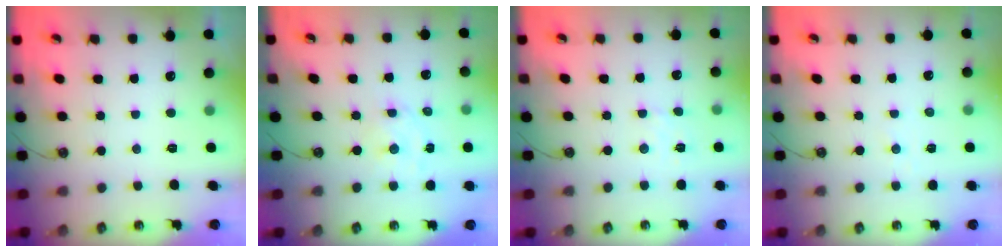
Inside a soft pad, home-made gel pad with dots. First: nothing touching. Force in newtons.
{"total": 2.6, "press": 2.6, "slide": 0.6}
{"total": 2.8, "press": 2.8, "slide": 0.5}
{"total": 2.2, "press": 2.1, "slide": 0.3}